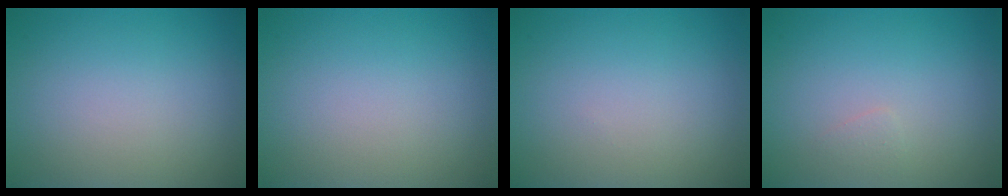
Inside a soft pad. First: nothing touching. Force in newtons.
{"total": 0.0}
{"total": 0.0}
{"total": 0.6, "press": 0.6, "slide": 0.1}